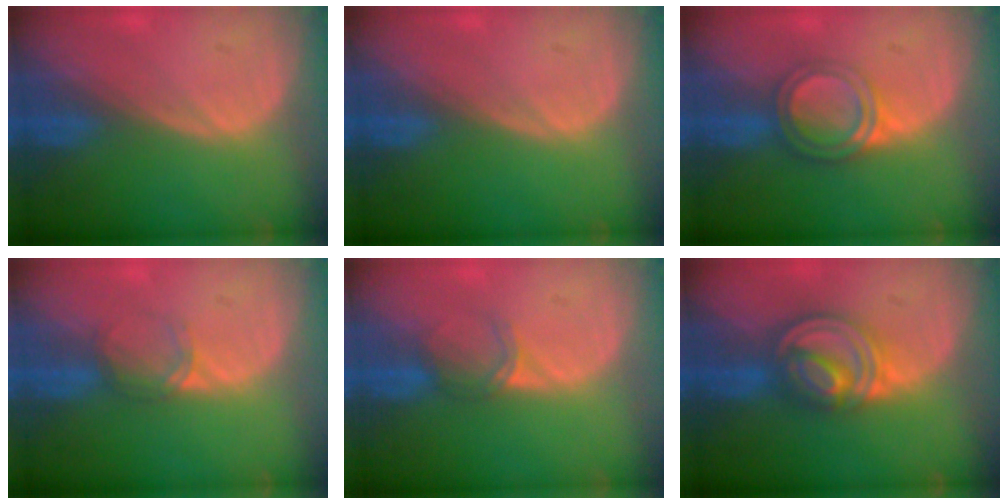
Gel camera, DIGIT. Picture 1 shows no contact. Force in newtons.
{"total": 0.0}
{"total": 5.0, "press": 4.5, "slide": 2.1}
{"total": 2.2, "press": 2.2, "slide": 0.2}
{"total": 2.9, "press": 2.5, "slide": 1.5}
{"total": 8.2, "press": 6.9, "slide": 4.3}